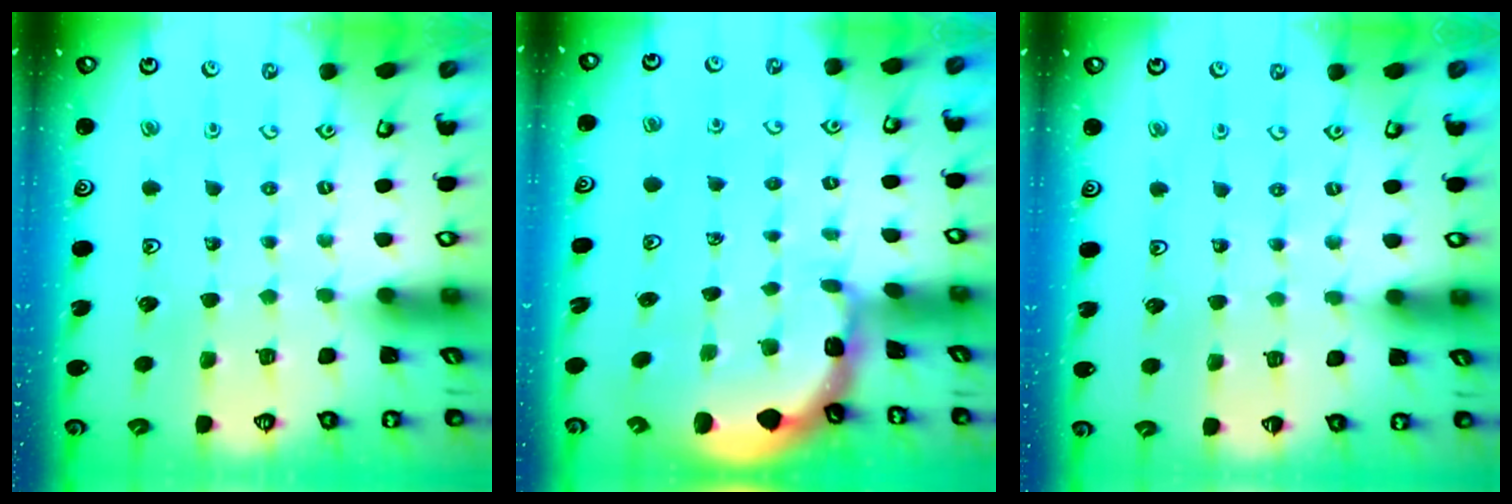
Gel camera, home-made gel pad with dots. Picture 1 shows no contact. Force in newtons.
{"total": 1.3, "press": 1.3, "slide": 0.2}
{"total": 2.2, "press": 2.1, "slide": 0.5}